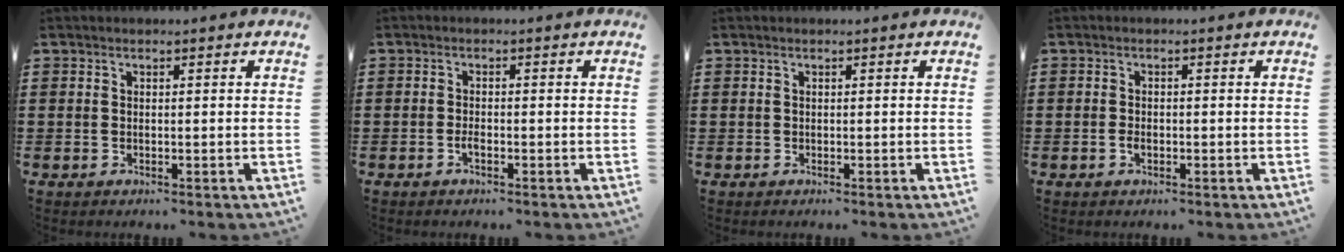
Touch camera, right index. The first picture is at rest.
{"total": 1.5, "force": [-0.7, 0.1, 1.3], "torque": [-0.026, -0.006, -0.010]}
{"total": 0.0}
{"total": 1.3, "force": [-0.5, 0.7, 1.0], "torque": [-0.021, -0.001, -0.008]}